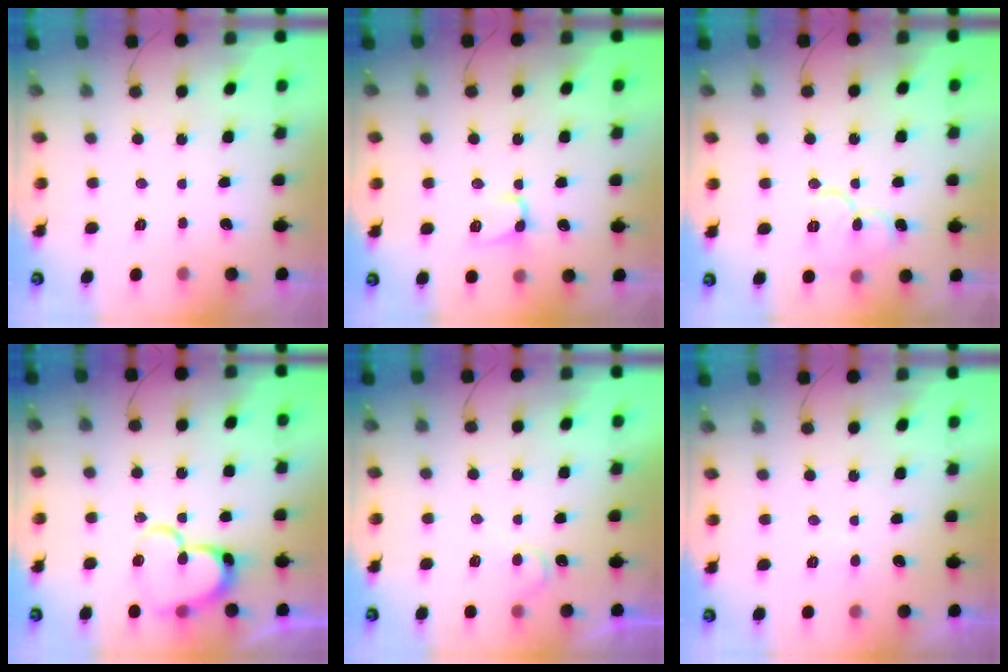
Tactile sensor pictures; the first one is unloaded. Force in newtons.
{"total": 6.2, "press": 6.2, "slide": 0.9}
{"total": 9.7, "press": 9.6, "slide": 1.1}
{"total": 15.0, "press": 14.8, "slide": 1.8}
{"total": 4.9, "press": 4.9, "slide": 0.4}
{"total": 3.2, "press": 3.2, "slide": 0.2}